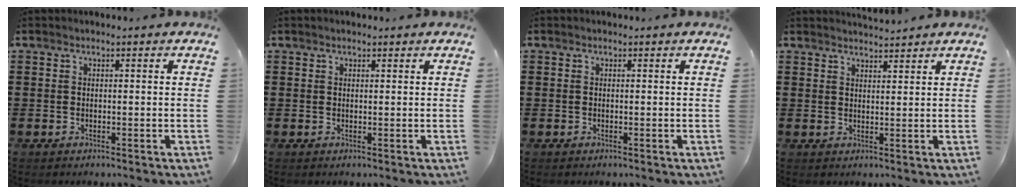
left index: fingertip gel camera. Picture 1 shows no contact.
{"total": 0.6, "force": [0.5, 0.2, 0.2], "torque": [-0.005, 0.002, 0.010]}
{"total": 0.0}
{"total": 2.3, "force": [2.3, 0.0, 0.2], "torque": [-0.008, -0.003, 0.044]}